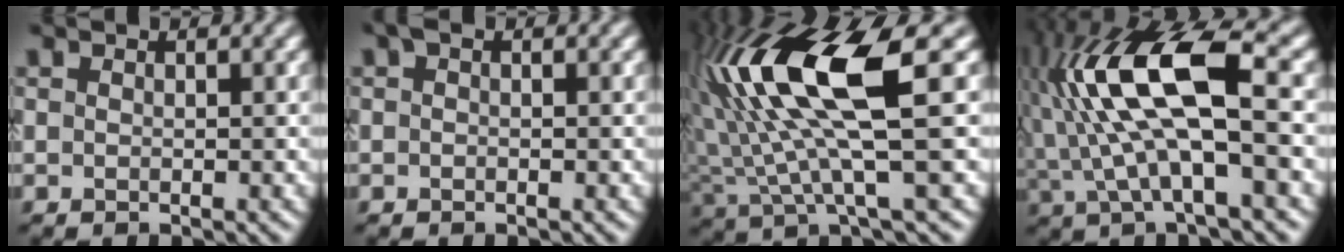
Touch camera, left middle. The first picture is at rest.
{"total": 0.6, "force": [0.1, 0.4, 0.5], "torque": [-0.013, 0.003, 0.000]}
{"total": 11.4, "force": [3.2, 3.0, 10.5], "torque": [-0.221, 0.003, 0.063]}
{"total": 11.5, "force": [1.3, 4.1, 10.6], "torque": [-0.210, 0.023, 0.016]}